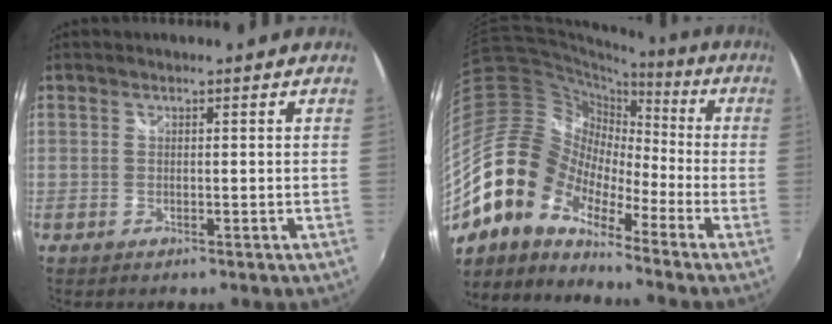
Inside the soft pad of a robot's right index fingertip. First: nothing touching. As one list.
[{"total": 16.9, "force": [-10.9, 9.6, 8.5], "torque": [-0.161, 0.008, -0.233]}]